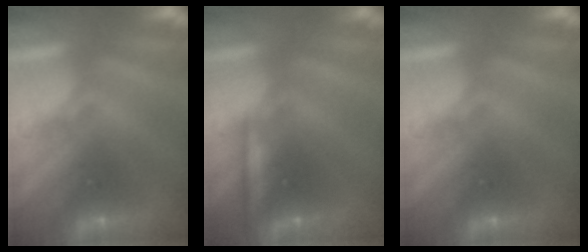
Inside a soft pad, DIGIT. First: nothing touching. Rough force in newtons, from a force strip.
{"total": 2.3}
{"total": 0.0}